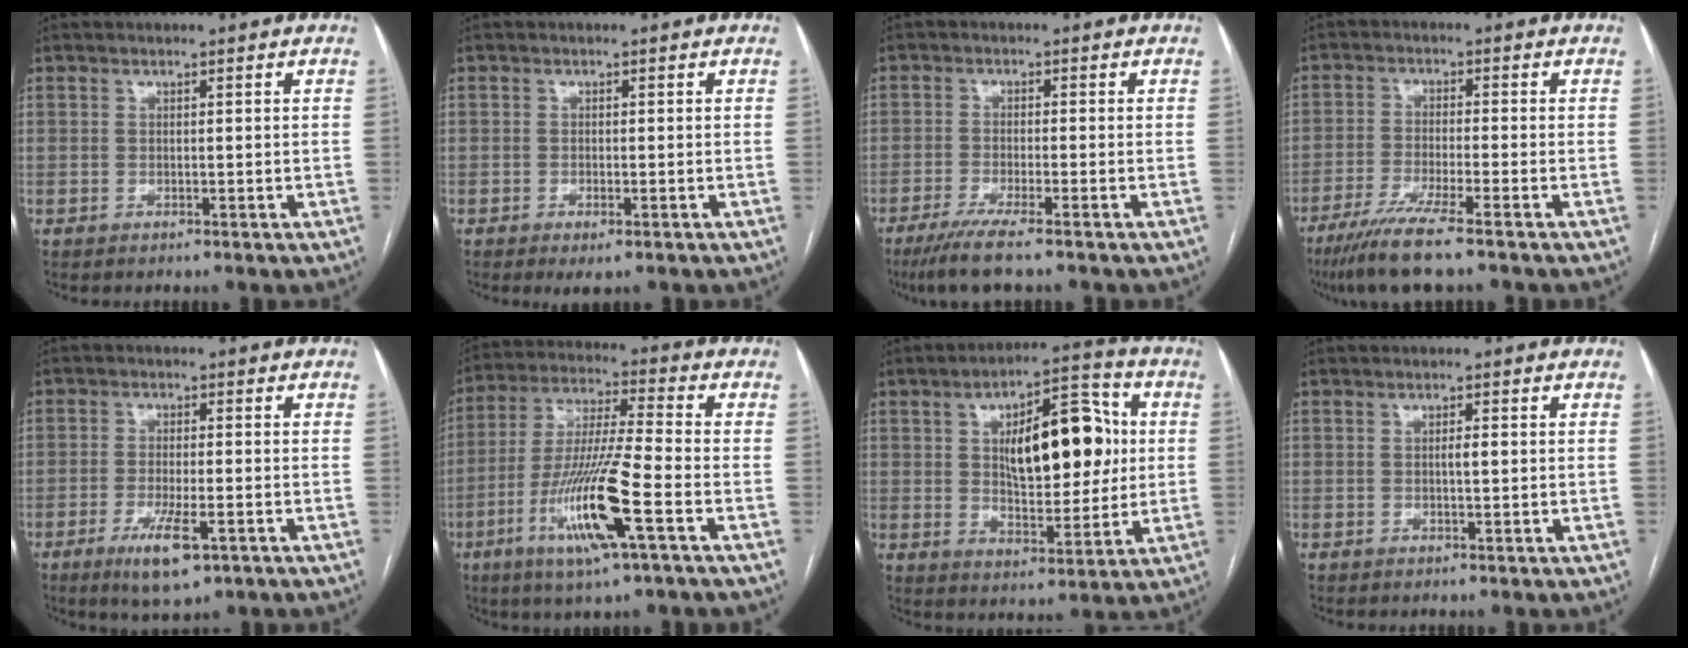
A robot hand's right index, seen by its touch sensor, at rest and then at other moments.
{"total": 2.1, "force": [-1.1, 0.6, 1.7], "torque": [-0.026, -0.003, -0.013]}
{"total": 6.9, "force": [-5.1, -0.3, 4.7], "torque": [-0.079, -0.017, -0.088]}
{"total": 8.6, "force": [-6.4, -0.7, 5.7], "torque": [-0.099, -0.027, -0.112]}
{"total": 7.0, "force": [-3.5, 1.5, 5.9], "torque": [-0.111, -0.014, -0.053]}
{"total": 15.3, "force": [-5.9, 0.5, 14.0], "torque": [-0.285, -0.019, -0.111]}
{"total": 15.6, "force": [2.9, 6.2, 14.0], "torque": [-0.212, 0.023, 0.048]}
{"total": 1.3, "force": [0.1, 0.2, 1.3], "torque": [-0.025, 0.002, 0.001]}